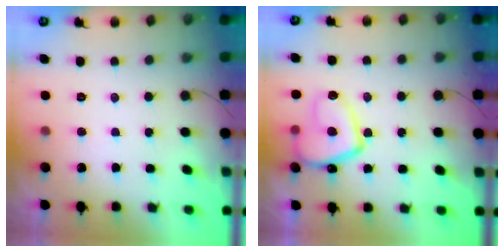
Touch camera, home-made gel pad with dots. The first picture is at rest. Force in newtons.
{"total": 13.2, "press": 13.1, "slide": 1.6}